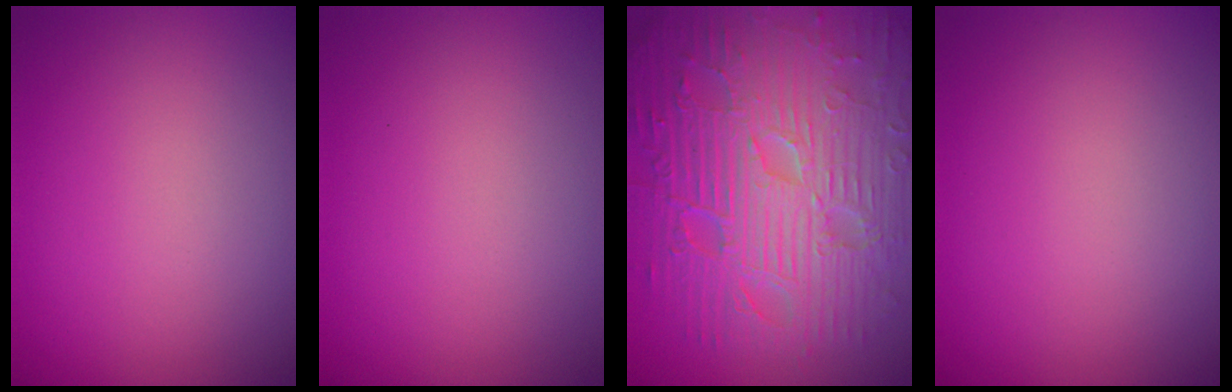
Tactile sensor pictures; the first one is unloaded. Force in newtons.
{"total": 0.0}
{"total": 12.4, "press": 8.0, "slide": 9.5}
{"total": 0.0}